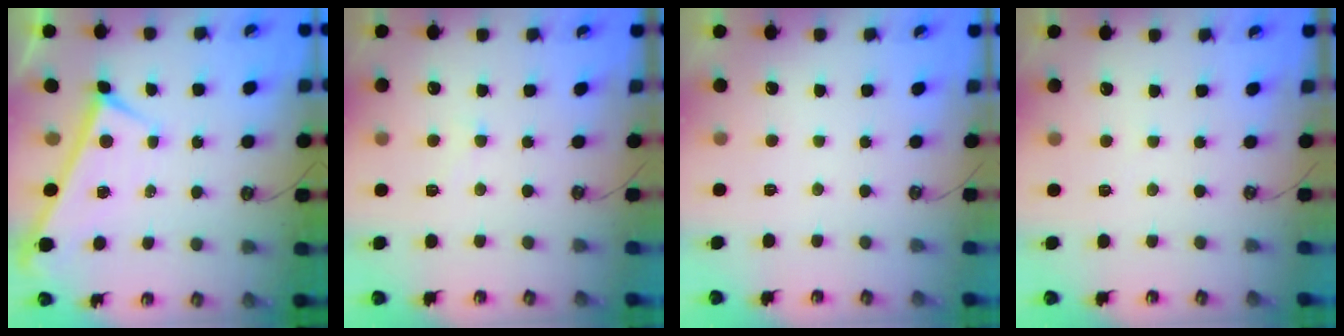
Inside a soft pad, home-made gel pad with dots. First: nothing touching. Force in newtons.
{"total": 1.8, "press": 1.7, "slide": 0.6}
{"total": 9.0, "press": 9.0, "slide": 0.3}
{"total": 2.9, "press": 2.9, "slide": 0.3}